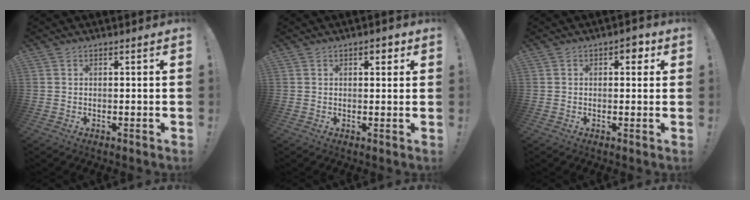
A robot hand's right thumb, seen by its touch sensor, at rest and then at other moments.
{"total": 2.6, "force": [1.1, 1.3, 1.9], "torque": [-0.016, -0.003, 0.014]}
{"total": 3.2, "force": [0.9, 2.1, 2.3], "torque": [-0.017, -0.001, 0.009]}